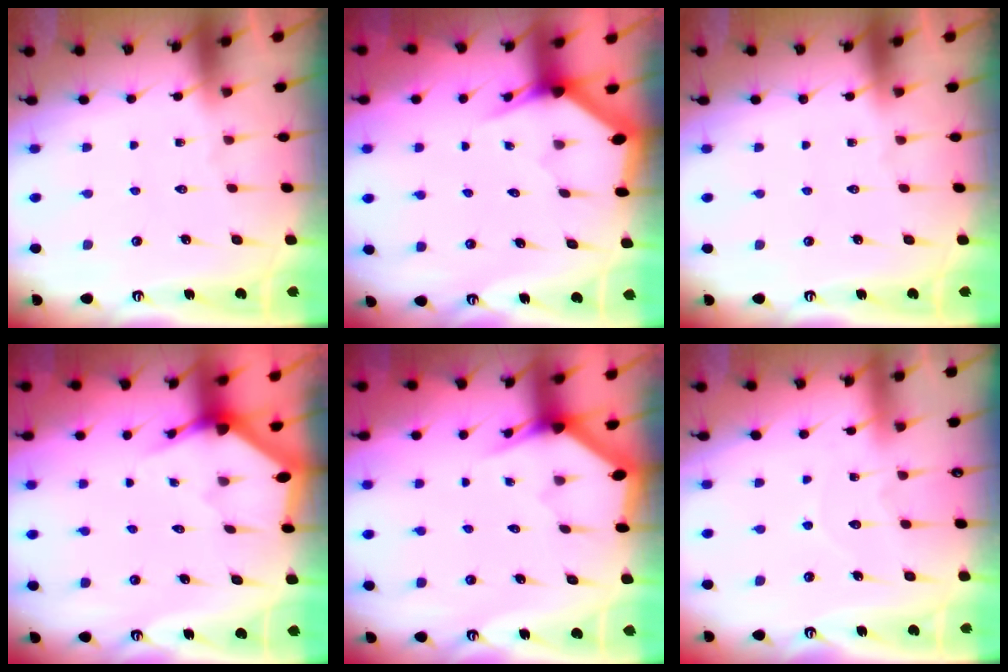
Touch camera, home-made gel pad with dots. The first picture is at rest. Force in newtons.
{"total": 3.0, "press": 3.0, "slide": 0.0}
{"total": 0.0}
{"total": 2.9, "press": 2.9, "slide": 0.2}
{"total": 3.0, "press": 3.0, "slide": 0.1}
{"total": 5.3, "press": 5.3, "slide": 0.3}